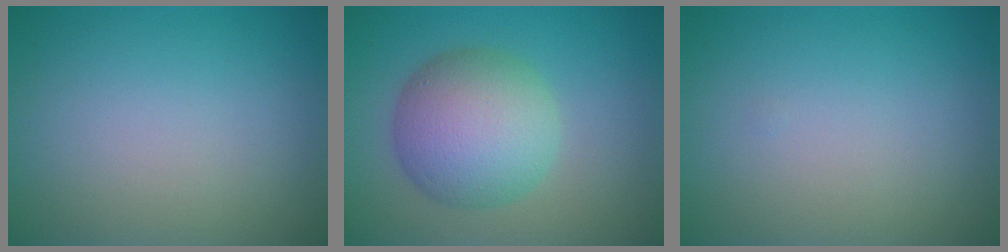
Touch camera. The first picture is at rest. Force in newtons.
{"total": 7.2, "press": 7.2, "slide": 0.2}
{"total": 0.0}